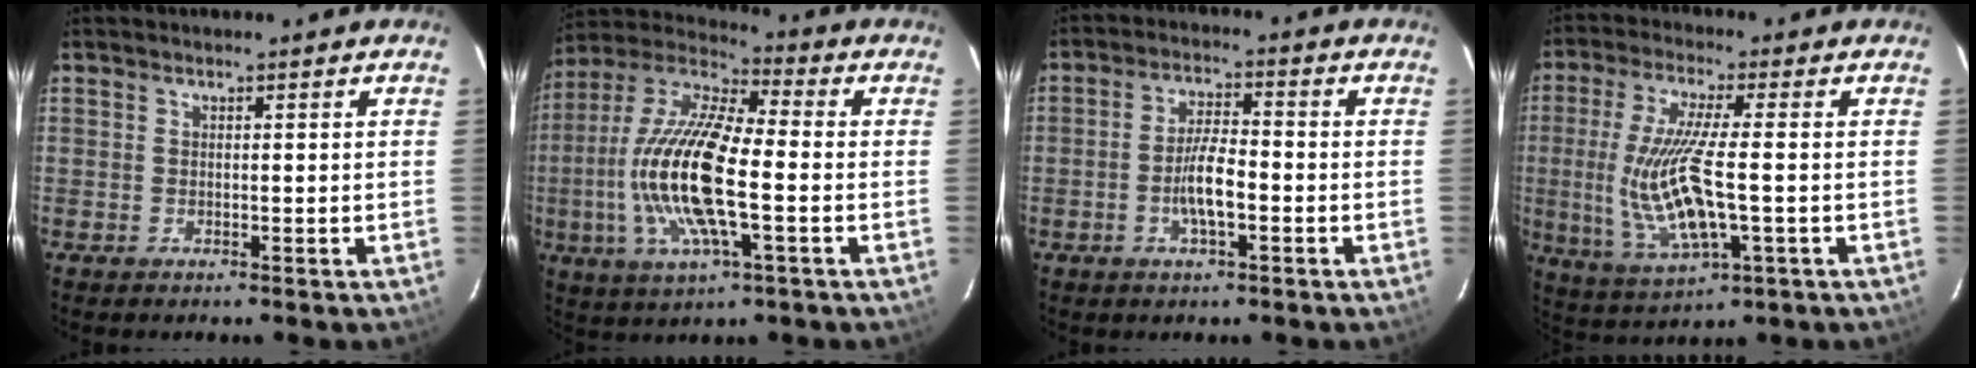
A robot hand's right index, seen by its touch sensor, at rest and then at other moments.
{"total": 19.0, "force": [-3.2, 5.3, 18.0], "torque": [-0.363, -0.004, -0.071]}
{"total": 6.3, "force": [-2.1, 1.6, 5.7], "torque": [-0.112, 0.006, -0.036]}
{"total": 14.1, "force": [-1.8, 3.1, 13.6], "torque": [-0.270, -0.017, -0.022]}